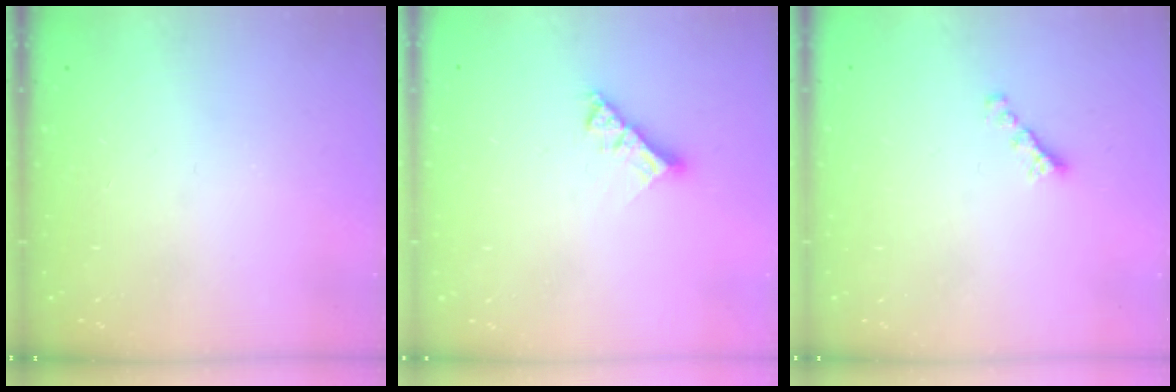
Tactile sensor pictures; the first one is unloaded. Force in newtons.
{"total": 6.6, "press": 6.6, "slide": 0.6}
{"total": 2.7, "press": 2.6, "slide": 0.8}